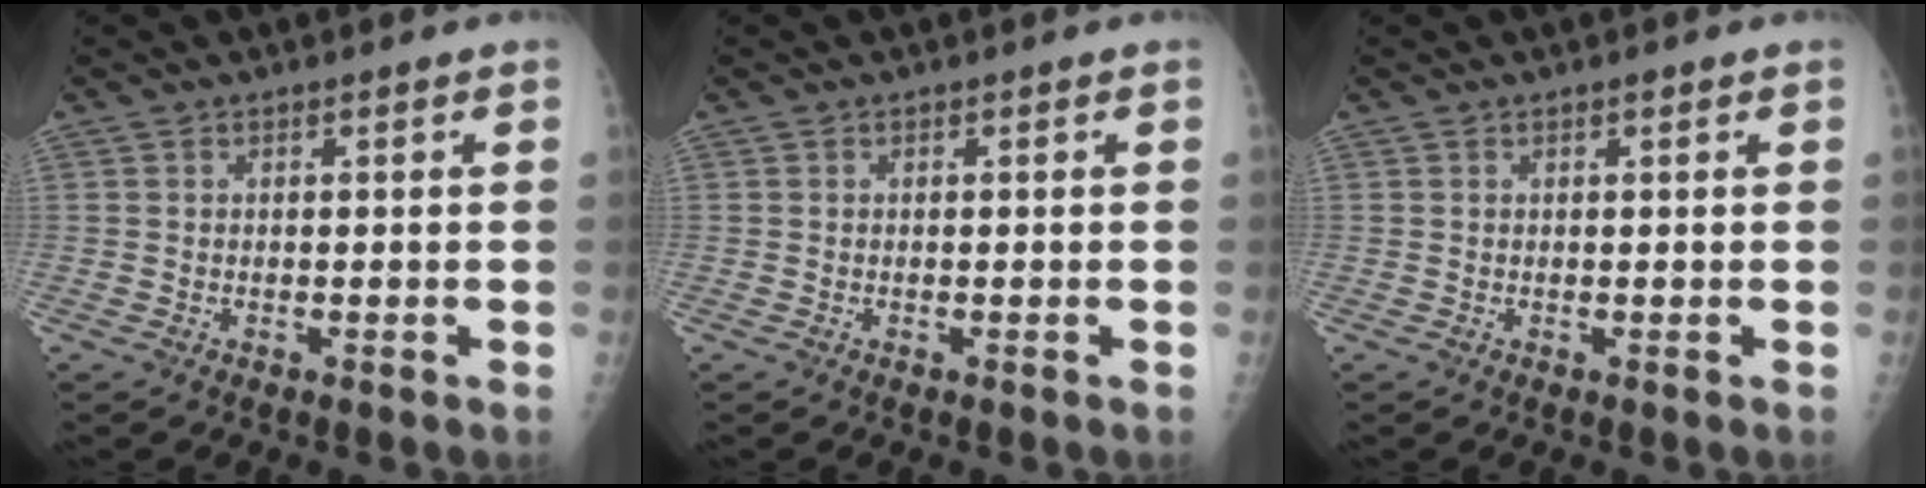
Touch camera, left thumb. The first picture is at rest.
{"total": 0.0}
{"total": 0.6, "force": [0.4, 0.1, 0.5], "torque": [-0.007, 0.000, 0.005]}